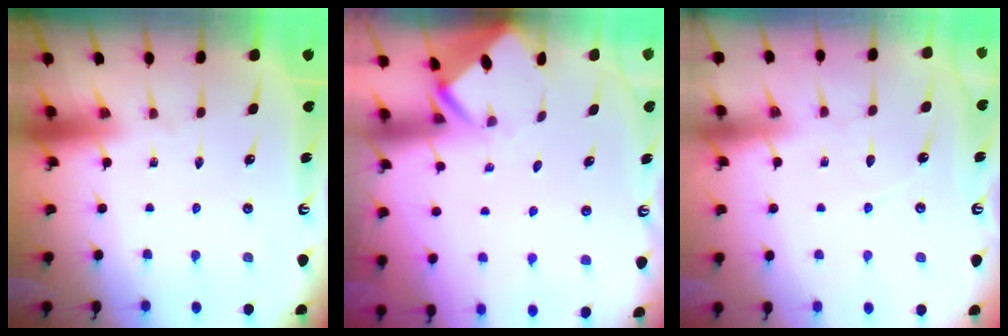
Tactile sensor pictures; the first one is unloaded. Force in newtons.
{"total": 2.9, "press": 2.9, "slide": 0.2}
{"total": 3.4, "press": 3.3, "slide": 0.4}